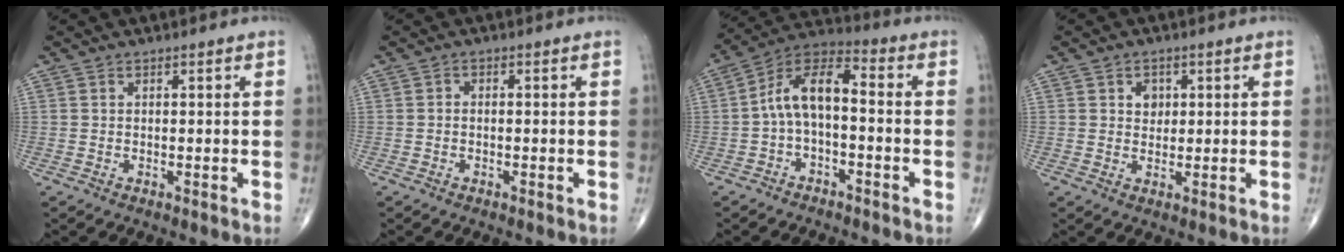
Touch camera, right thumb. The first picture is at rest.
{"total": 0.7, "force": [-0.3, 0.4, 0.4], "torque": [-0.003, 0.004, -0.010]}
{"total": 9.9, "force": [-1.2, 4.8, 8.5], "torque": [-0.150, 0.048, -0.034]}
{"total": 3.0, "force": [0.9, 2.4, 1.5], "torque": [-0.007, -0.002, 0.013]}